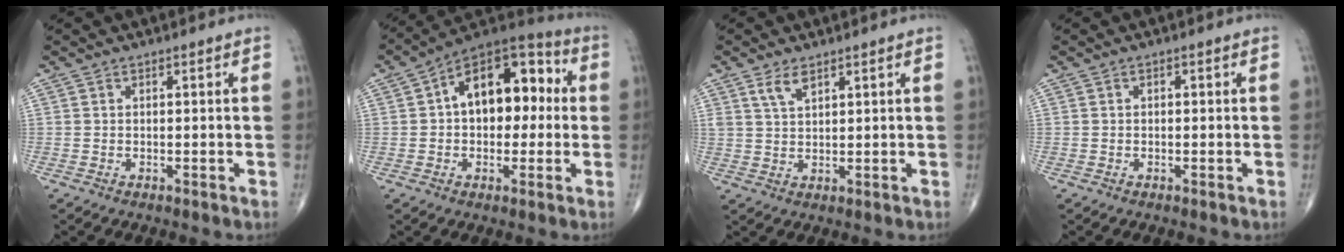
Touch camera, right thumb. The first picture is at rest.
{"total": 16.7, "force": [2.0, 10.1, 13.2], "torque": [-0.156, 0.045, 0.020]}
{"total": 3.5, "force": [2.3, 1.5, 2.2], "torque": [-0.039, -0.009, 0.049]}
{"total": 0.5, "force": [0.1, 0.3, 0.5], "torque": [-0.006, 0.001, 0.000]}